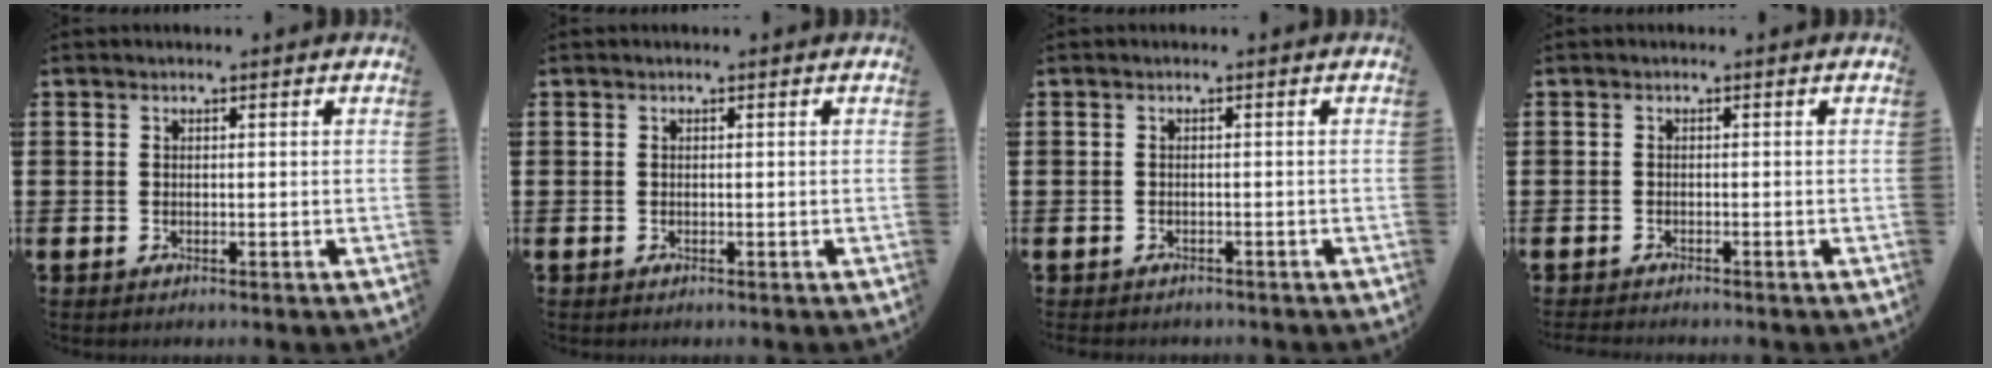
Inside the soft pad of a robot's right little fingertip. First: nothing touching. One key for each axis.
{"total": 0.0}
{"total": 0.5, "fx": -0.5, "fy": 0.2, "fz": 0.0, "tx": -0.002, "ty": -0.001, "tz": -0.011}
{"total": 0.7, "fx": -0.7, "fy": 0.0, "fz": 0.1, "tx": -0.002, "ty": -0.003, "tz": -0.014}